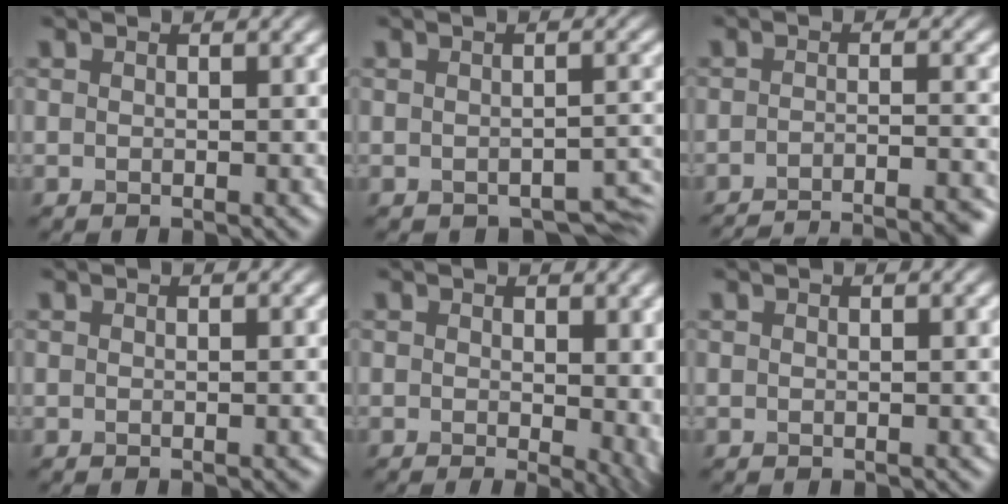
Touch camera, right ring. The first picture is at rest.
{"total": 2.5, "force": [-1.7, 1.2, 1.4], "torque": [-0.012, -0.010, -0.016]}
{"total": 10.6, "force": [-9.5, 2.4, 3.8], "torque": [-0.028, 0.000, -0.110]}
{"total": 0.6, "force": [-0.4, 0.1, 0.5], "torque": [-0.004, 0.000, -0.005]}
{"total": 5.6, "force": [-0.4, 2.4, 5.0], "torque": [-0.042, -0.007, -0.002]}
{"total": 0.0}